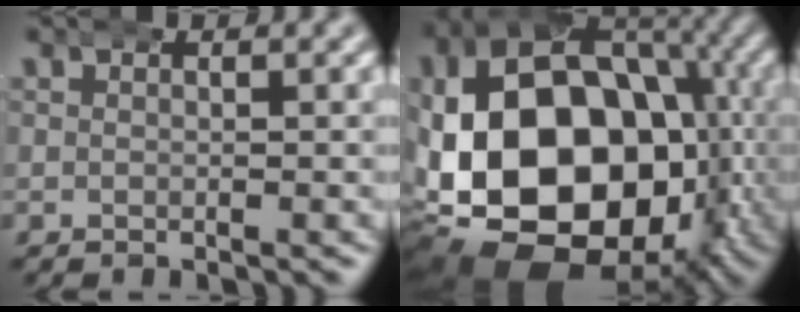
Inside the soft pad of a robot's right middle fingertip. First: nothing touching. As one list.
[{"total": 28.1, "force": [-4.6, 20.0, 19.2], "torque": [-0.386, -0.091, -0.033]}]